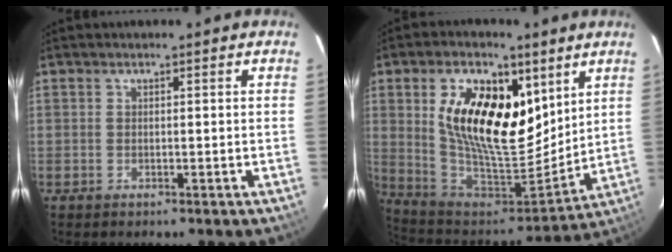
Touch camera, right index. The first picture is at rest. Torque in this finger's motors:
{"motor_torque": [0.65, 0.25, 1.05, 0.21]}